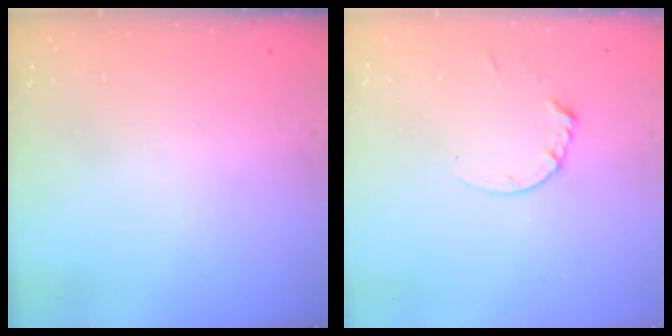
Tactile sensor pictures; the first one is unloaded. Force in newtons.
{"total": 1.8, "press": 1.7, "slide": 0.2}